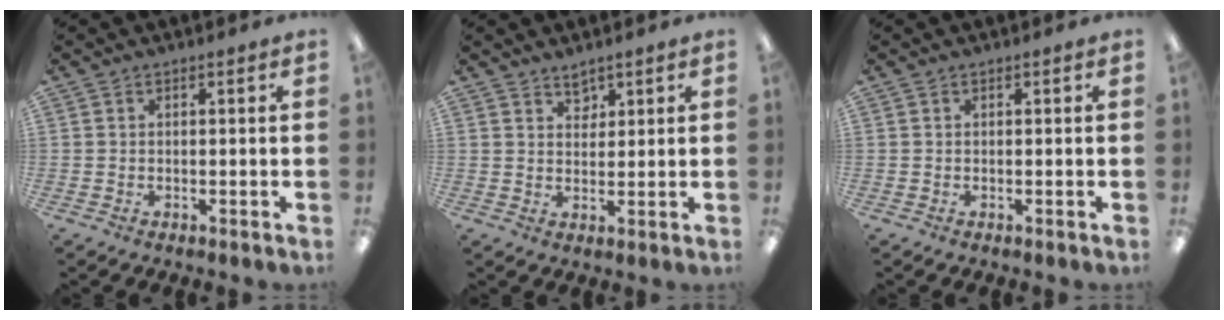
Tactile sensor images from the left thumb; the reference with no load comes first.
{"total": 3.3, "force": [2.8, 1.7, 0.7], "torque": [-0.001, -0.016, 0.050]}
{"total": 0.0}